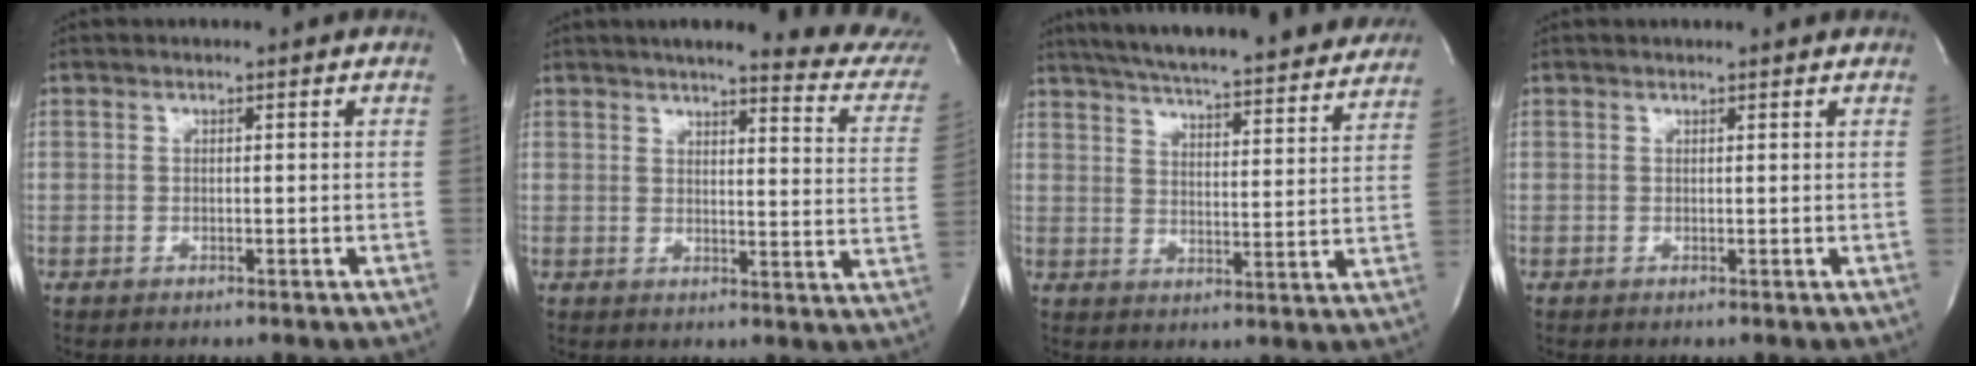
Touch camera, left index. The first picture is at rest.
{"total": 17.1, "force": [15.7, 1.2, 6.8], "torque": [-0.076, -0.067, 0.166]}
{"total": 28.5, "force": [25.5, 4.2, 12.0], "torque": [-0.198, -0.035, 0.321]}
{"total": 2.1, "force": [2.0, 0.3, 0.4], "torque": [-0.011, 0.011, 0.014]}